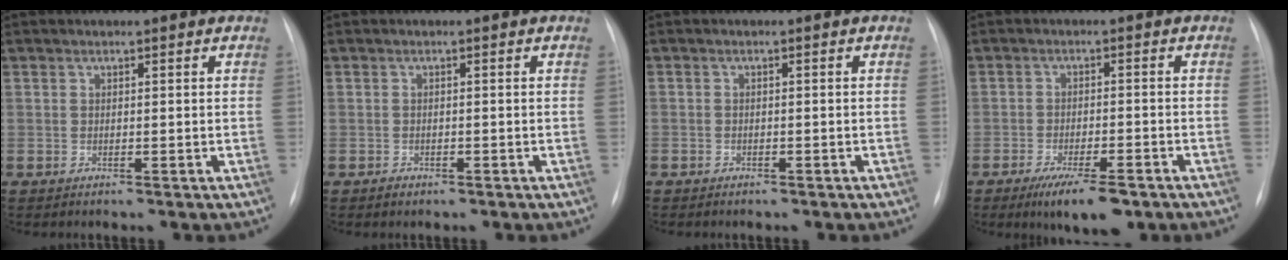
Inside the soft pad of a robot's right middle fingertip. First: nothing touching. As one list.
[{"total": 1.0, "force": [-0.7, 0.6, 0.3], "torque": [-0.006, 0.001, -0.009]}, {"total": 1.2, "force": [-0.9, 0.7, 0.3], "torque": [-0.005, 0.002, -0.010]}, {"total": 7.7, "force": [-5.1, 2.0, 5.4], "torque": [-0.084, -0.010, -0.077]}]